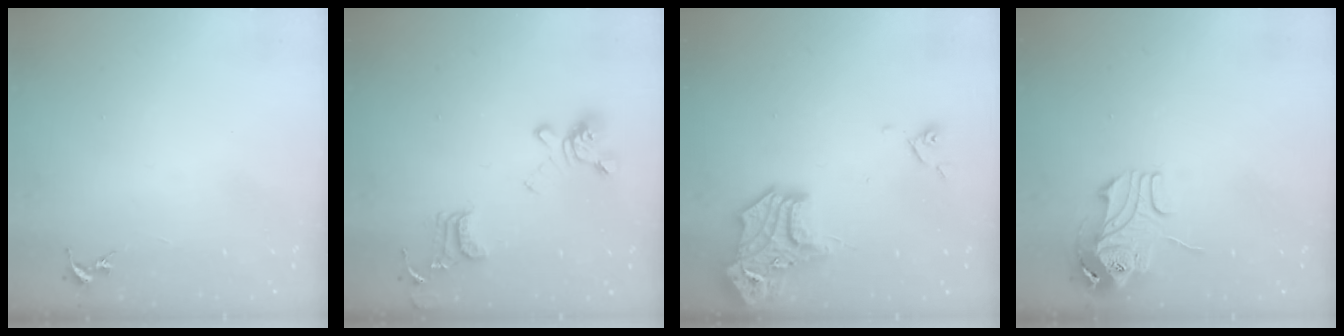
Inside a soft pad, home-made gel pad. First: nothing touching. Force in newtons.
{"total": 16.4, "press": 16.3, "slide": 1.5}
{"total": 17.6, "press": 17.4, "slide": 2.2}
{"total": 10.9, "press": 10.9, "slide": 1.1}